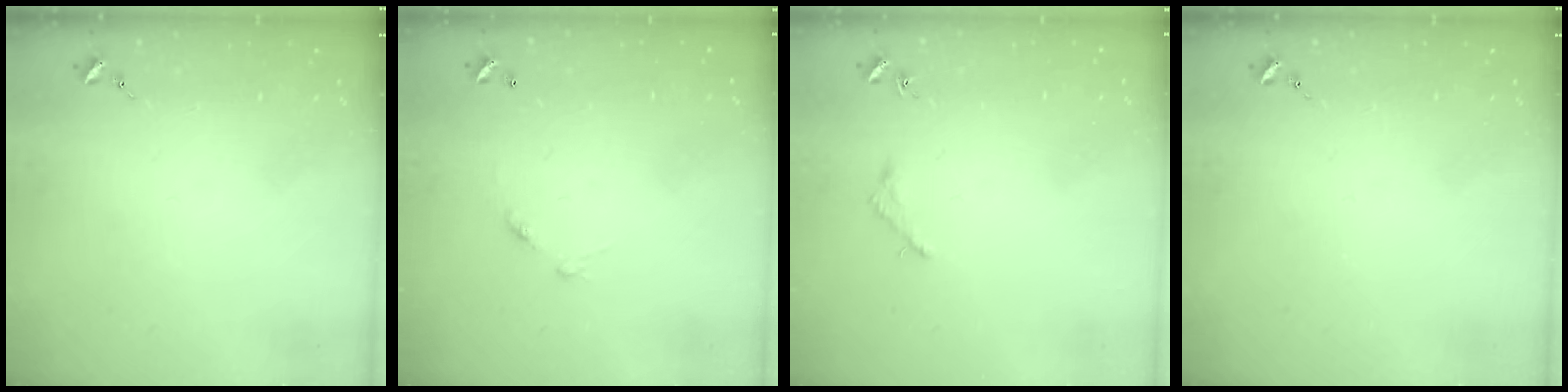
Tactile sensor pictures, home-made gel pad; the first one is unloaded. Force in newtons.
{"total": 7.0, "press": 7.0, "slide": 0.5}
{"total": 1.6, "press": 1.6, "slide": 0.2}
{"total": 0.0}